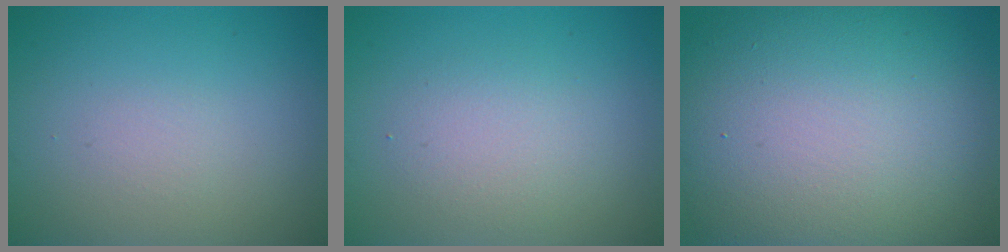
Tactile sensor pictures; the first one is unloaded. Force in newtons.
{"total": 2.4, "press": 2.4, "slide": 0.2}
{"total": 16.8, "press": 16.7, "slide": 1.1}